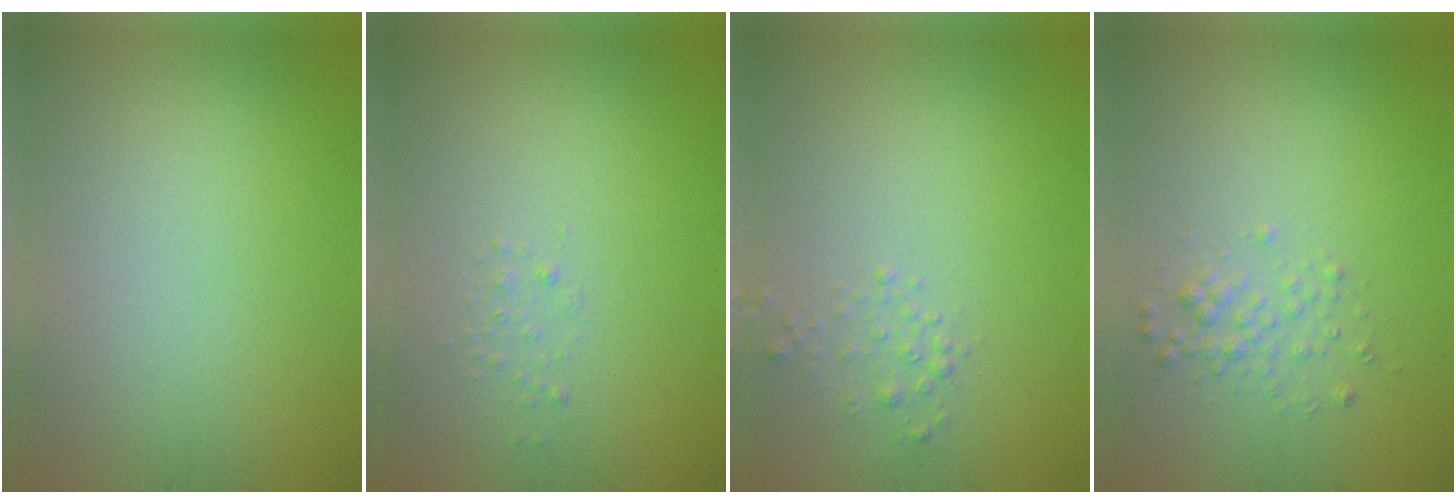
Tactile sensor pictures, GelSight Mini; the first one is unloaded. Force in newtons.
{"total": 0.6, "press": 0.6, "slide": 0.0}
{"total": 0.9, "press": 0.9, "slide": 0.0}
{"total": 1.5, "press": 1.5, "slide": 0.1}